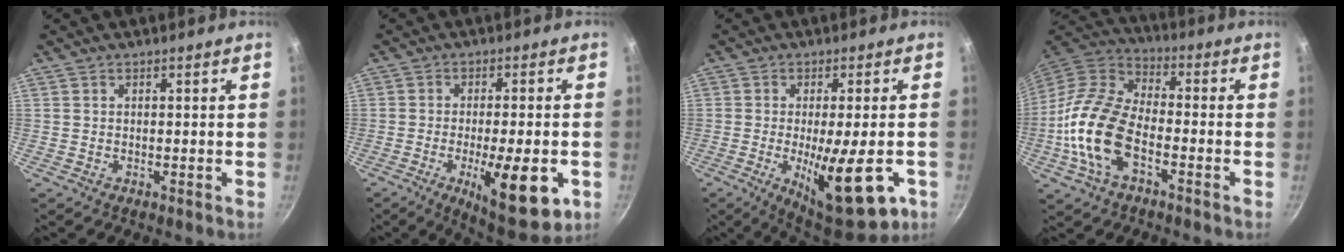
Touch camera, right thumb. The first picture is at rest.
{"total": 14.8, "force": [-4.8, 4.4, 13.3], "torque": [-0.180, 0.006, -0.064]}
{"total": 16.4, "force": [-5.0, 4.7, 14.9], "torque": [-0.199, -0.008, -0.064]}
{"total": 16.8, "force": [-5.1, 9.1, 13.1], "torque": [-0.247, 0.038, -0.115]}